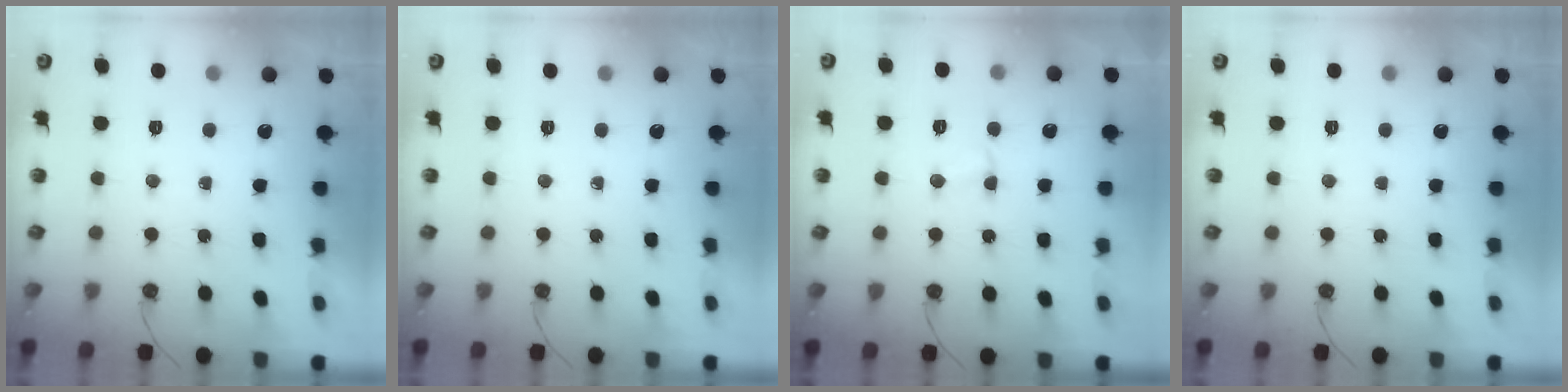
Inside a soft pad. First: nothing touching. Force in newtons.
{"total": 0.0}
{"total": 2.7, "press": 2.6, "slide": 0.4}
{"total": 0.0}